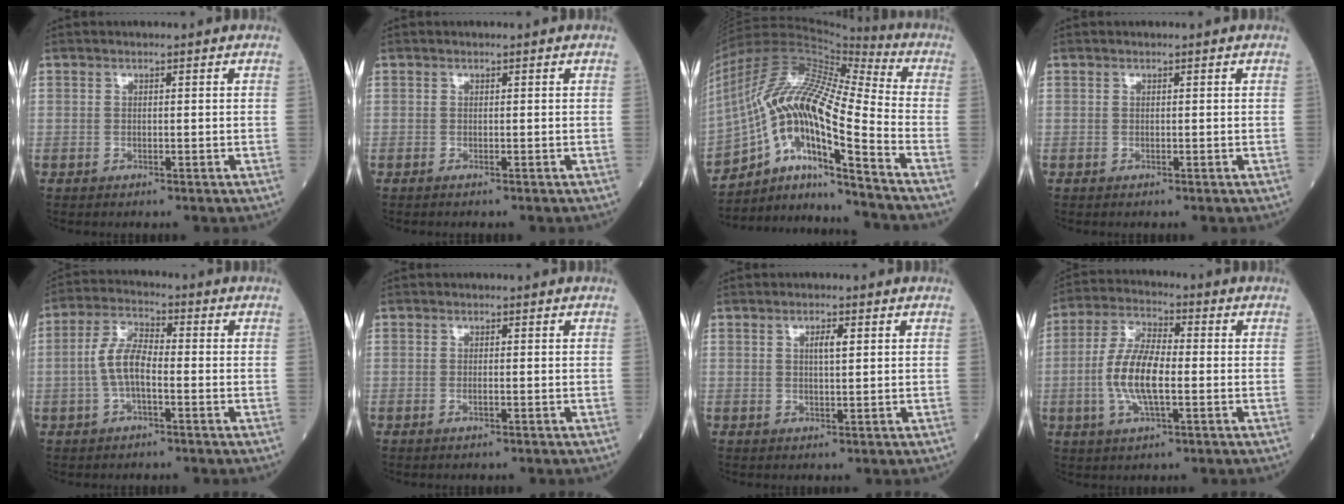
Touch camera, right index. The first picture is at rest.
{"total": 0.0}
{"total": 19.0, "force": [-10.3, 1.9, 15.9], "torque": [-0.323, 0.004, -0.182]}
{"total": 0.0}
{"total": 6.3, "force": [-1.1, 2.4, 5.7], "torque": [-0.125, 0.012, -0.025]}
{"total": 0.8, "force": [-0.4, 0.1, 0.7], "torque": [-0.016, 0.000, -0.007]}
{"total": 2.1, "force": [0.7, 0.4, 2.0], "torque": [-0.035, -0.001, 0.011]}
{"total": 9.5, "force": [-1.5, 2.9, 8.9], "torque": [-0.192, 0.002, -0.031]}